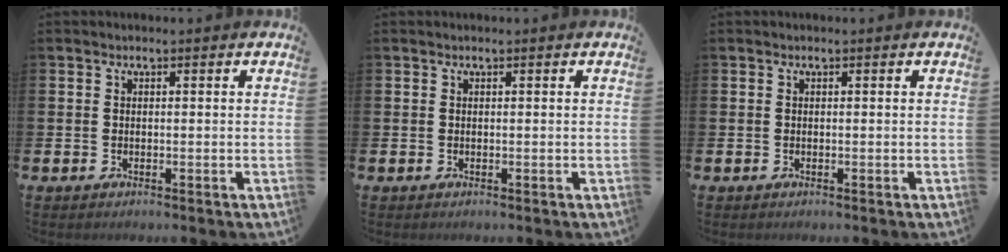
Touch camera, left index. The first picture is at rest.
{"total": 0.0}
{"total": 0.0}